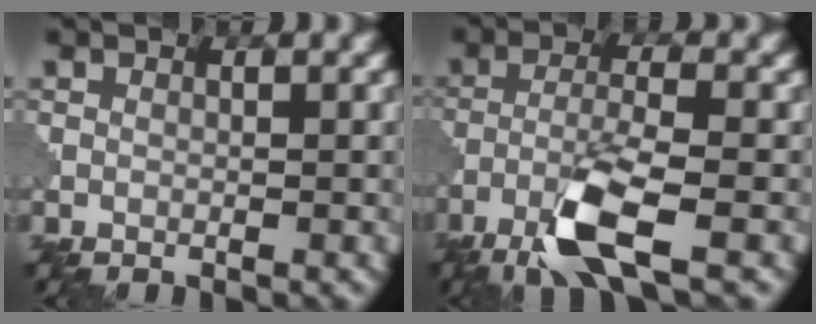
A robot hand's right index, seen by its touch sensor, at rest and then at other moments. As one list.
[{"total": 6.4, "force": [-3.6, 1.2, 5.1], "torque": [-0.103, -0.002, -0.079]}]